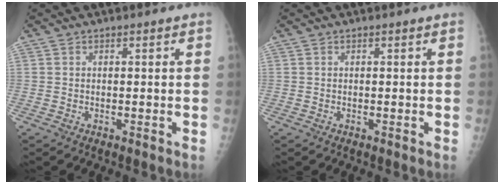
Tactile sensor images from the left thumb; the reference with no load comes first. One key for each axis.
{"total": 0.0}